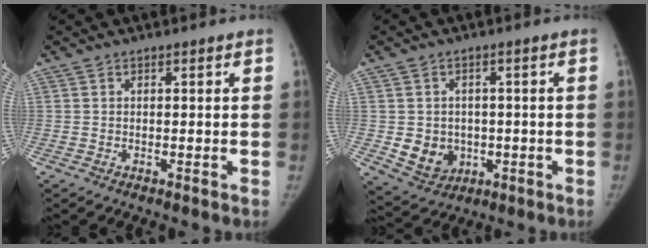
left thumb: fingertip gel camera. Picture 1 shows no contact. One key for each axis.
{"total": 7.5, "fx": -1.3, "fy": 6.5, "fz": 3.5, "tx": -0.024, "ty": 0.003, "tz": -0.004}